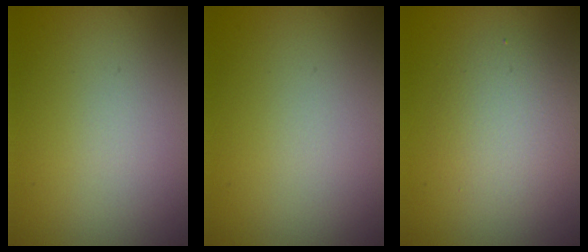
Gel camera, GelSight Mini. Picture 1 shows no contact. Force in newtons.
{"total": 0.0}
{"total": 2.0, "press": 2.0, "slide": 0.2}